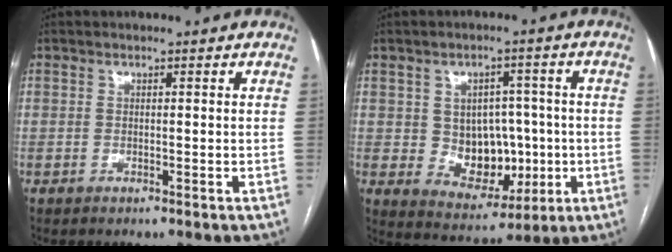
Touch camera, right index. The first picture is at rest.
{"total": 9.7, "force": [-0.3, 7.1, 6.6], "torque": [-0.093, 0.019, 0.016]}